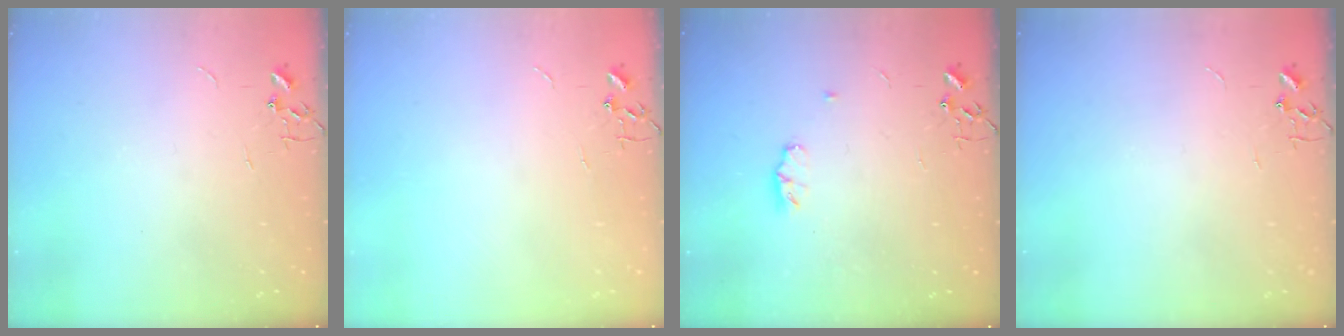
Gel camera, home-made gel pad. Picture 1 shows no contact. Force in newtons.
{"total": 0.0}
{"total": 5.6, "press": 5.6, "slide": 0.9}
{"total": 0.0}